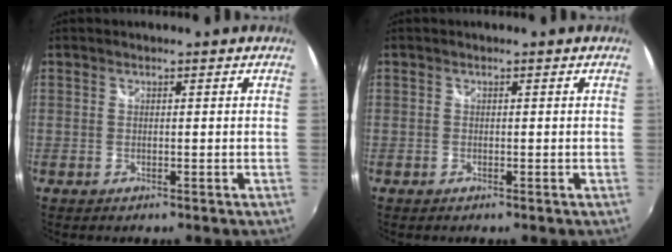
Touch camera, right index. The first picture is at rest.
{"total": 0.0}